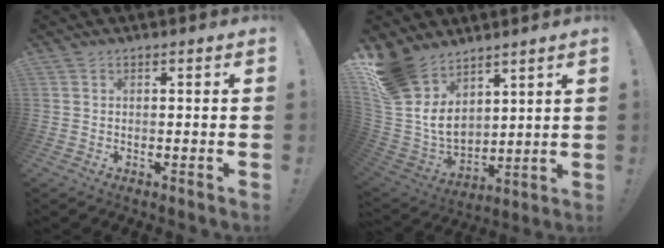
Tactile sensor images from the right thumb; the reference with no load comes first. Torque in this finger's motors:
{"motor_torque": [1.86, 2.73, 1.26, 1.51, 0.36]}